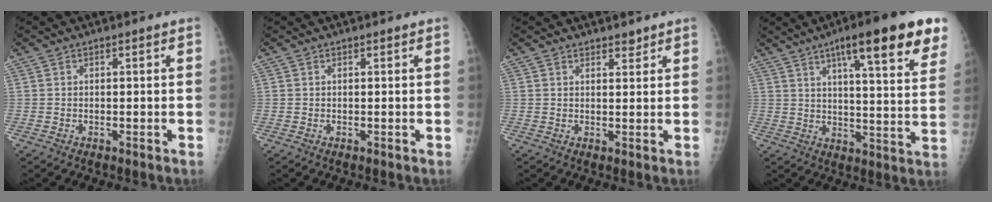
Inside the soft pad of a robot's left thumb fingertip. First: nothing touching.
{"total": 0.0}
{"total": 1.9, "force": [1.7, 0.8, 0.6], "torque": [0.005, -0.010, 0.023]}
{"total": 20.4, "force": [11.9, 3.9, 16.1], "torque": [-0.200, -0.035, 0.162]}